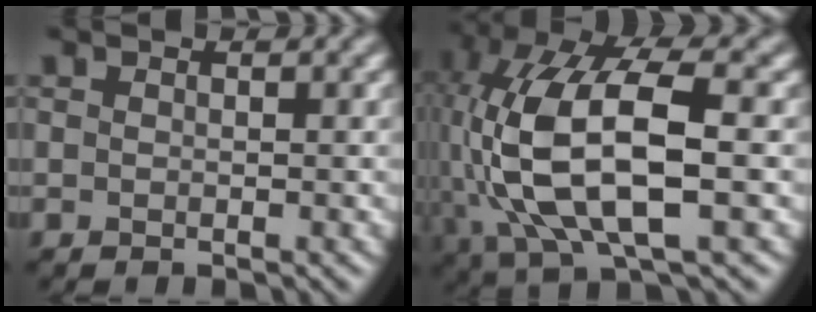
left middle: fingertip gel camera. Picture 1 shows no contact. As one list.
[{"total": 12.6, "force": [-0.8, 5.6, 11.3], "torque": [-0.235, 0.007, -0.015]}]